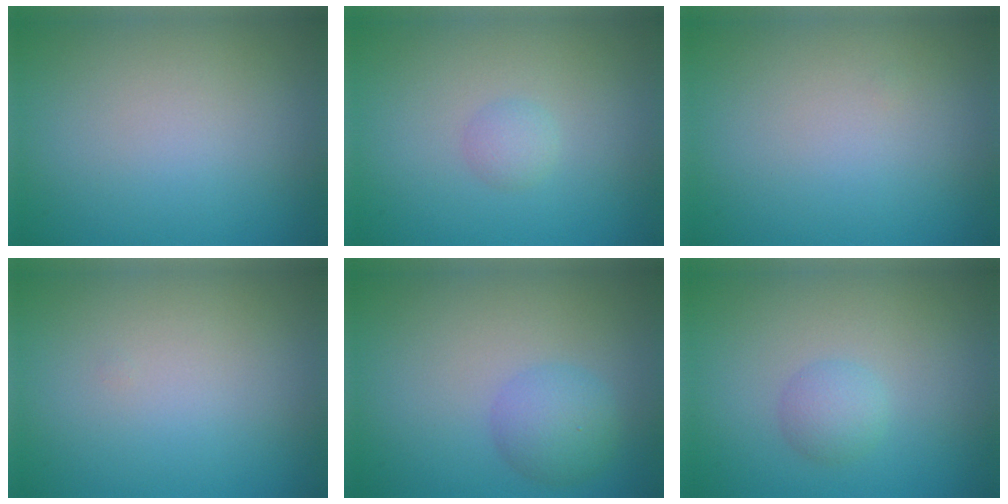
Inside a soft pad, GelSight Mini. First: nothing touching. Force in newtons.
{"total": 1.1, "press": 1.1, "slide": 0.1}
{"total": 0.0}
{"total": 0.0}
{"total": 3.0, "press": 2.9, "slide": 0.2}
{"total": 1.7, "press": 1.7, "slide": 0.0}